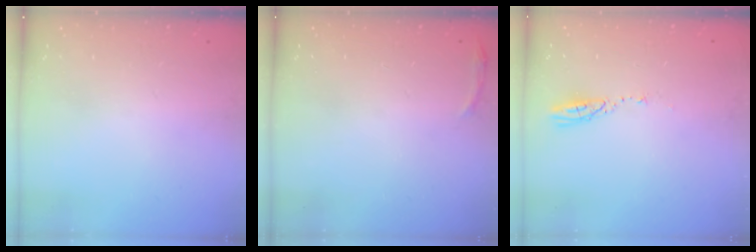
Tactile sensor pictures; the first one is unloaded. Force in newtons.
{"total": 3.0, "press": 1.9, "slide": 2.3}
{"total": 3.5, "press": 3.4, "slide": 0.3}